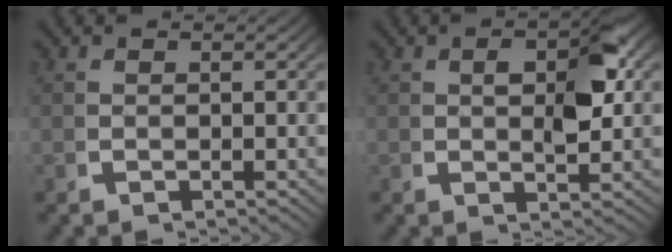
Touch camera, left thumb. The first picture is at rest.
{"total": 4.4, "force": [1.1, 0.8, 4.2], "torque": [-0.046, 0.017, 0.012]}